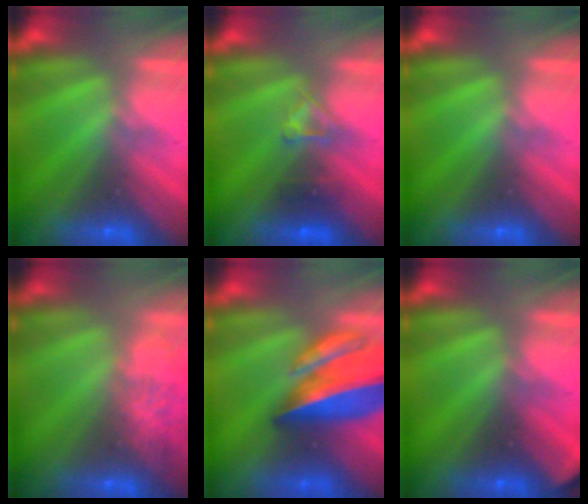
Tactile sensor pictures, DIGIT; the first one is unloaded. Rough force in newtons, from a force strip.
{"total": 2.9}
{"total": 0.0}
{"total": 10.8}
{"total": 7.1}
{"total": 2.1}